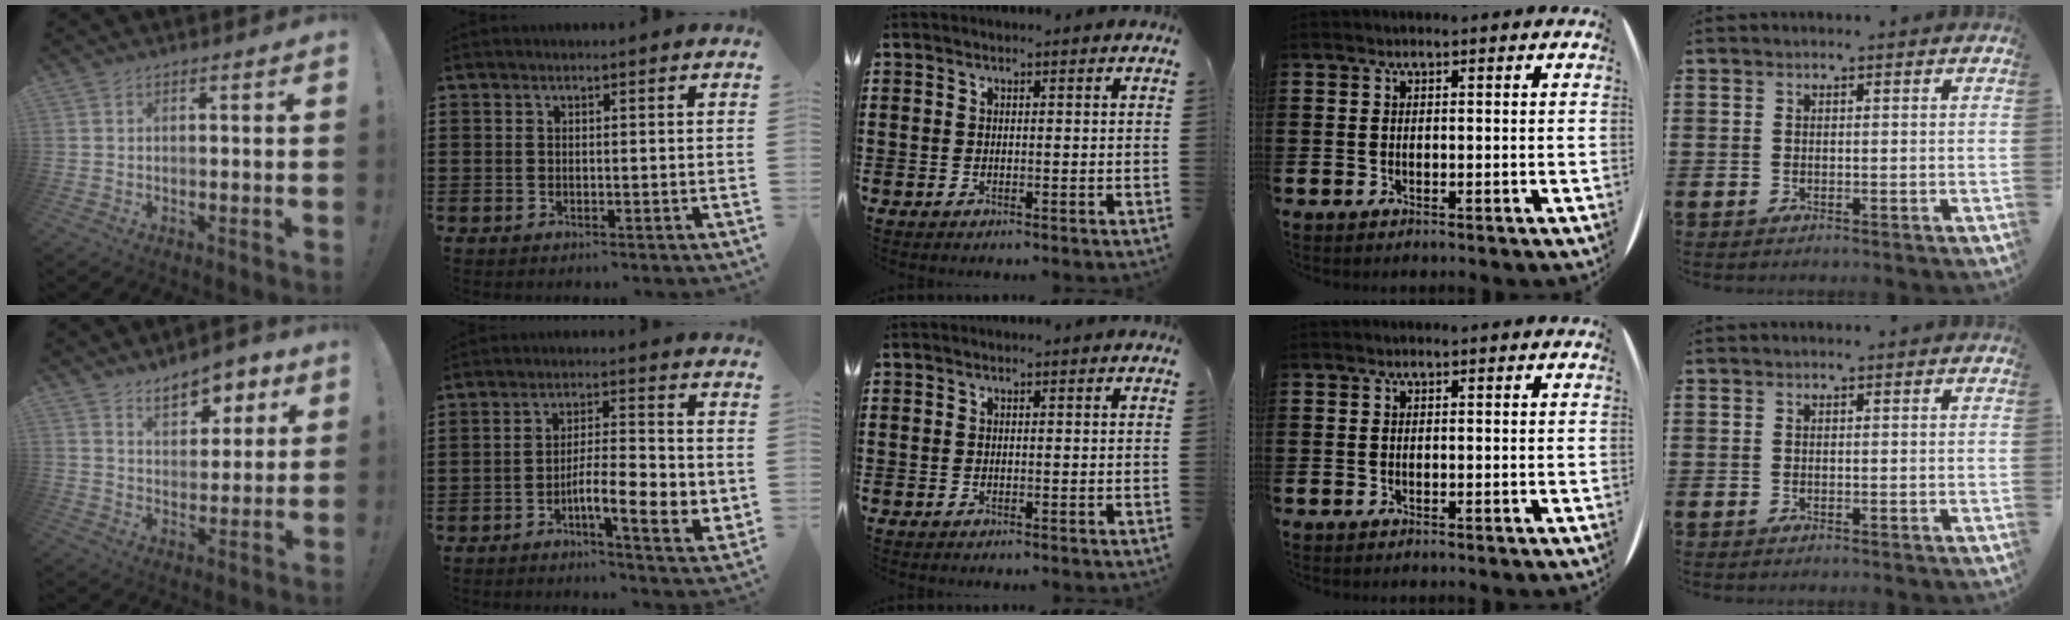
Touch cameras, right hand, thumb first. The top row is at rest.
{"thumb": {"total": 9.5, "force": [6.7, 5.2, 4.3], "torque": [-0.054, -0.043, 0.123]}, "index": {"total": 7.8, "force": [-2.4, 2.0, 7.2], "torque": [-0.112, -0.004, -0.042]}}